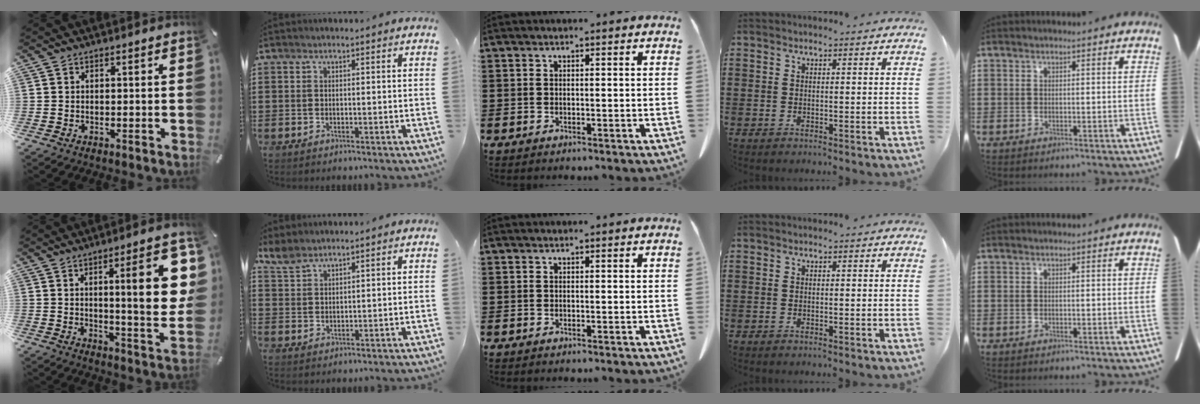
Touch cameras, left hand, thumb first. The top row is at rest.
{"thumb": {"total": 19.2, "force": [4.8, 4.1, 18.1], "torque": [-0.258, -0.019, 0.059]}, "index": {"total": 3.2, "force": [2.9, 1.0, 1.1], "torque": [-0.030, -0.004, 0.055]}}